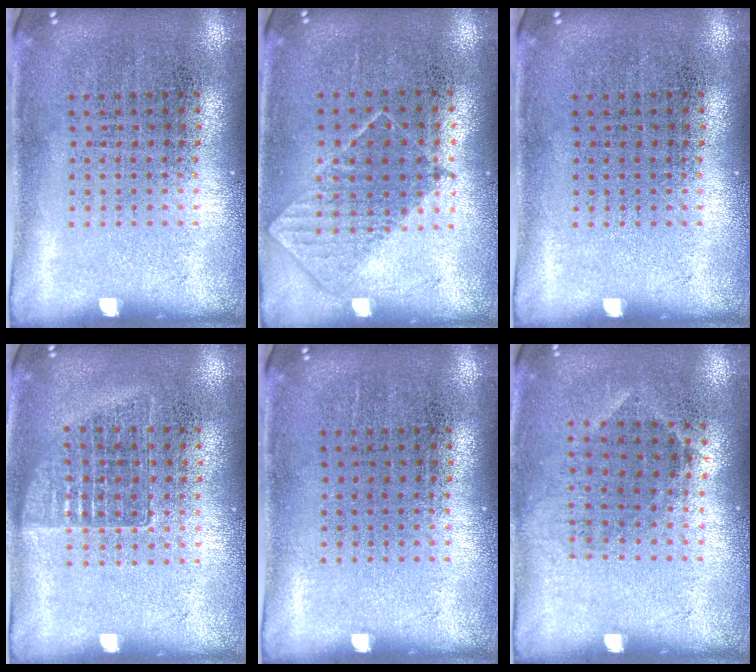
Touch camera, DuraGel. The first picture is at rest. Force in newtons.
{"total": 0.8, "press": 0.7, "slide": 0.3}
{"total": 0.0}
{"total": 1.0, "press": 0.9, "slide": 0.4}
{"total": 0.0}
{"total": 0.8, "press": 0.7, "slide": 0.5}